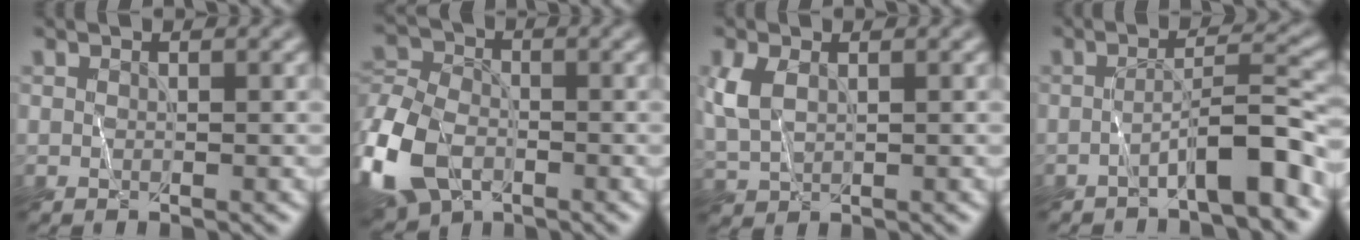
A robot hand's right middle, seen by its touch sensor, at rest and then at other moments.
{"total": 12.2, "force": [-5.5, 7.9, 7.5], "torque": [-0.168, -0.022, -0.101]}
{"total": 3.6, "force": [1.0, 2.2, 2.7], "torque": [-0.075, 0.003, 0.024]}
{"total": 4.5, "force": [-2.7, 0.6, 3.6], "torque": [-0.054, 0.018, -0.050]}